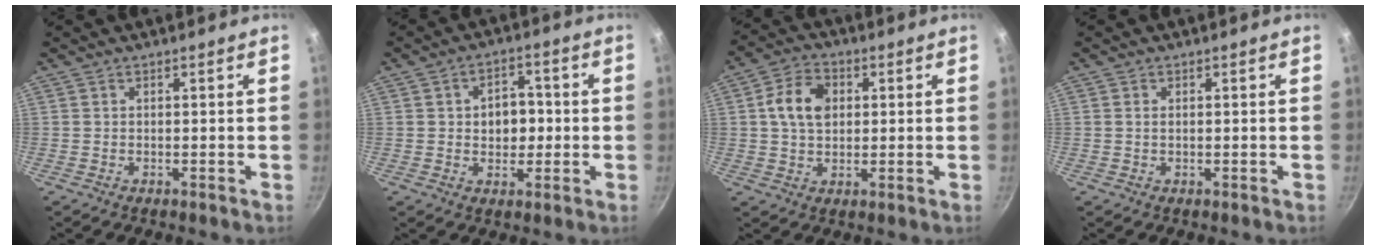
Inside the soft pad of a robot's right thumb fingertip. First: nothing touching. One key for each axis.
{"total": 6.7, "fx": 0.1, "fy": 5.0, "fz": 4.5, "tx": -0.033, "ty": 0.007, "tz": -0.001}
{"total": 8.5, "fx": 1.6, "fy": 6.2, "fz": 5.7, "tx": -0.084, "ty": 0.009, "tz": 0.022}
{"total": 0.7, "fx": 0.1, "fy": 0.3, "fz": 0.6, "tx": -0.011, "ty": 0.000, "tz": 0.003}